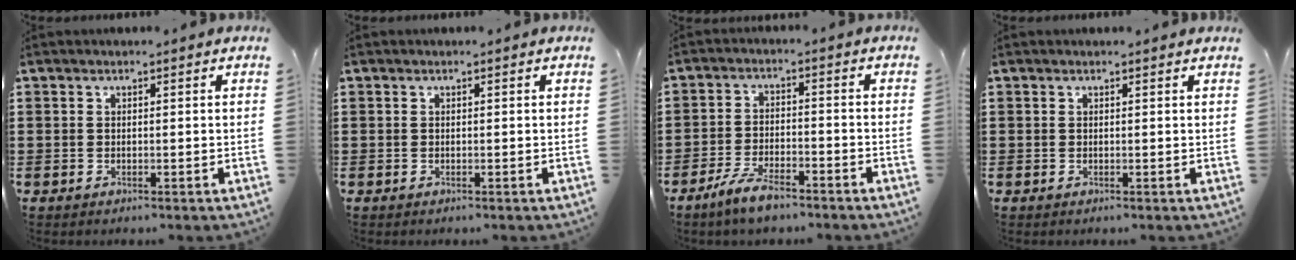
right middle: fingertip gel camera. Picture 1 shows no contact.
{"total": 0.0}
{"total": 5.4, "force": [-4.3, 1.3, 3.1], "torque": [-0.071, 0.000, -0.083]}
{"total": 0.0}